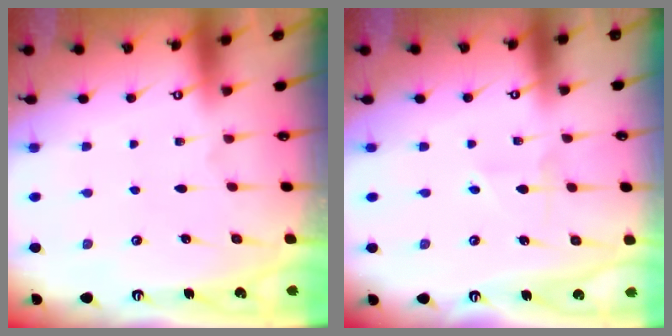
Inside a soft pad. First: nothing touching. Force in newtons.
{"total": 3.0, "press": 2.9, "slide": 0.5}